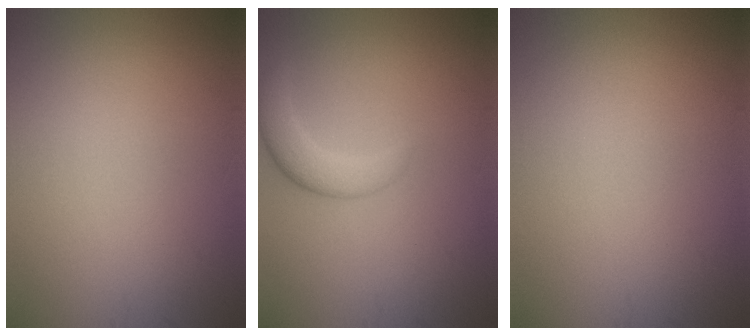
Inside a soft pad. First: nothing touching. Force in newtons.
{"total": 2.6, "press": 2.6, "slide": 0.2}
{"total": 0.0}